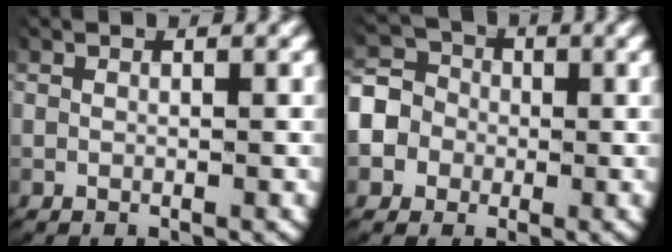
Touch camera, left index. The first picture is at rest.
{"total": 9.2, "force": [0.1, 8.4, 3.7], "torque": [-0.095, -0.013, -0.011]}